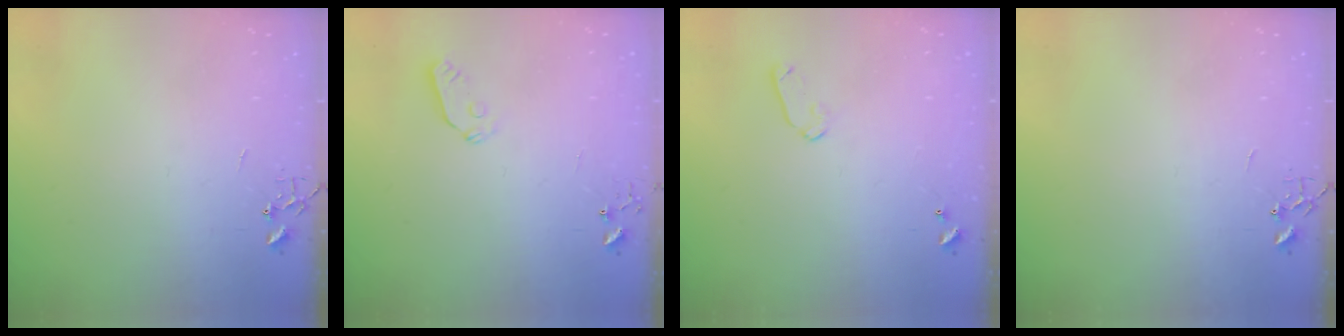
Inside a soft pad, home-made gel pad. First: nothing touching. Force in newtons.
{"total": 3.8, "press": 3.8, "slide": 0.6}
{"total": 6.8, "press": 6.7, "slide": 1.0}
{"total": 0.0}